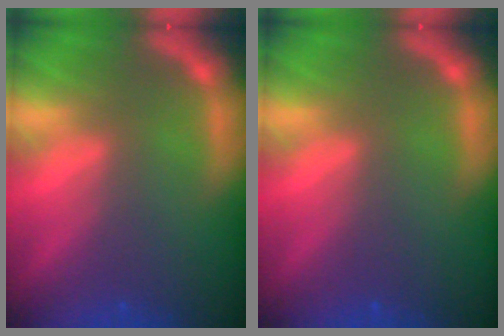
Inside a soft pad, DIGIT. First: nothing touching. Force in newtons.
{"total": 0.0}